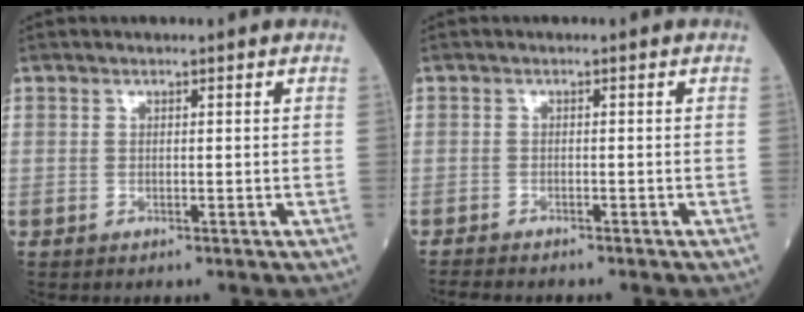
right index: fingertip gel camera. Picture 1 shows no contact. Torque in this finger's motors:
{"motor_torque": [0.10, -0.14, -0.05, -0.01]}